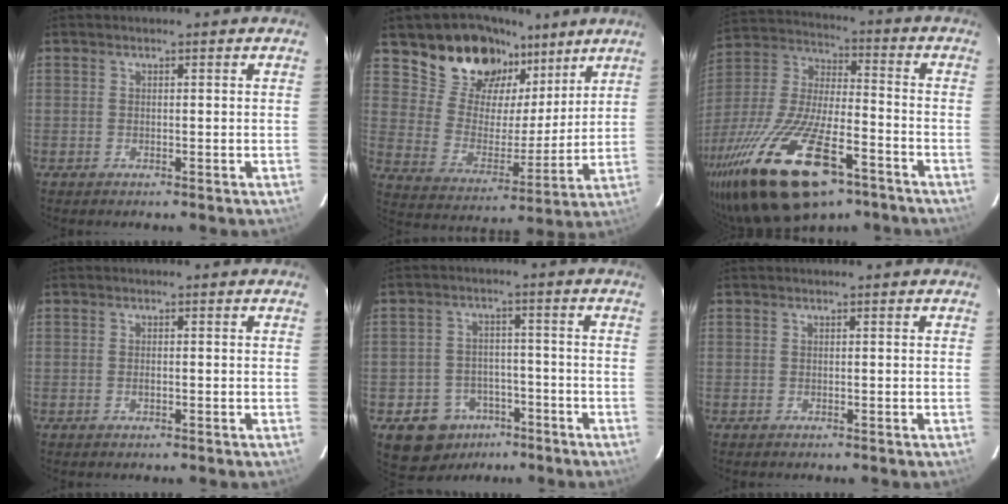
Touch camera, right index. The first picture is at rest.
{"total": 17.5, "force": [11.9, 10.8, 7.0], "torque": [-0.142, 0.020, 0.216]}
{"total": 26.7, "force": [-15.7, 9.7, 19.3], "torque": [-0.396, -0.050, -0.269]}
{"total": 1.2, "force": [-0.4, 0.6, 1.0], "torque": [-0.019, 0.001, -0.007]}
{"total": 10.1, "force": [-5.9, 7.7, 2.8], "torque": [-0.075, 0.022, -0.071]}
{"total": 0.0}